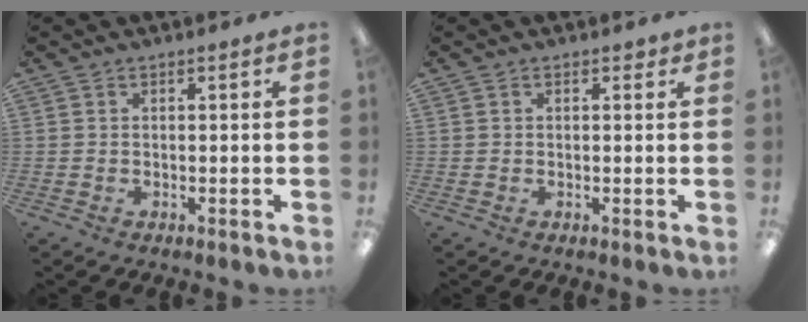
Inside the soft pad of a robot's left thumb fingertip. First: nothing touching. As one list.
[{"total": 1.2, "force": [0.5, 0.9, 0.5], "torque": [-0.010, 0.005, 0.009]}]